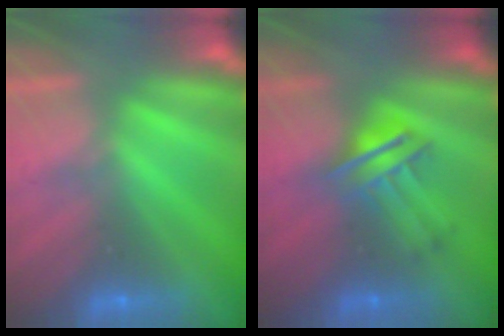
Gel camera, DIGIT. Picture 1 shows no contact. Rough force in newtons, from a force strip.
{"total": 3.3}